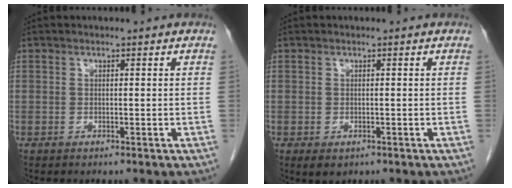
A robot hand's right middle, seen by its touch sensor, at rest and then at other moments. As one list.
[{"total": 1.9, "force": [-0.9, 1.2, 1.2], "torque": [-0.015, -0.001, -0.003]}]